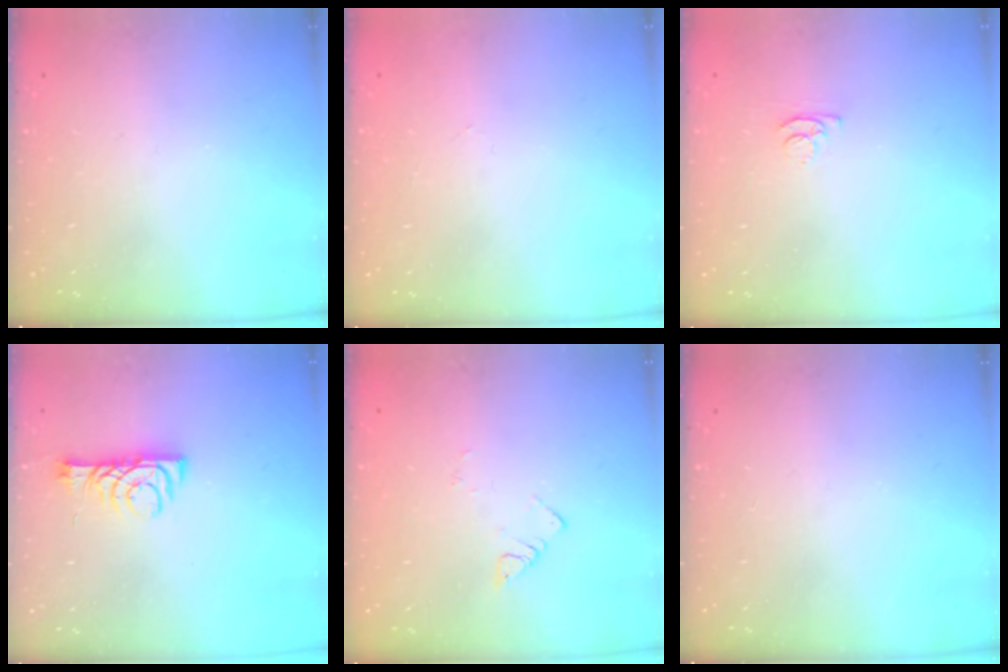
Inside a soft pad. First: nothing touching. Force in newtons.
{"total": 0.0}
{"total": 3.4, "press": 3.4, "slide": 0.5}
{"total": 8.1, "press": 8.1, "slide": 0.1}
{"total": 2.6, "press": 2.5, "slide": 0.2}
{"total": 0.0}